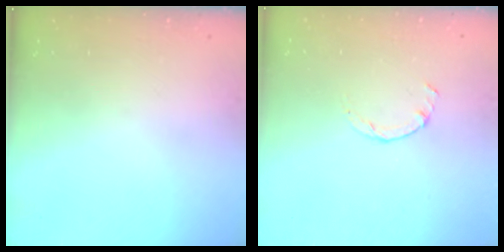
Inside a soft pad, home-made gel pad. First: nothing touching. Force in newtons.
{"total": 0.9, "press": 0.9, "slide": 0.3}